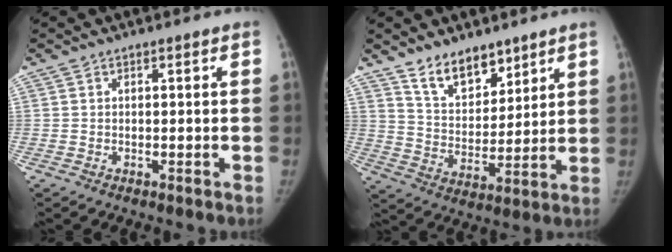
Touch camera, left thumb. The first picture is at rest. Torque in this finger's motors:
{"motor_torque": [0.12, 0.18, 0.97, -0.90, -0.03]}